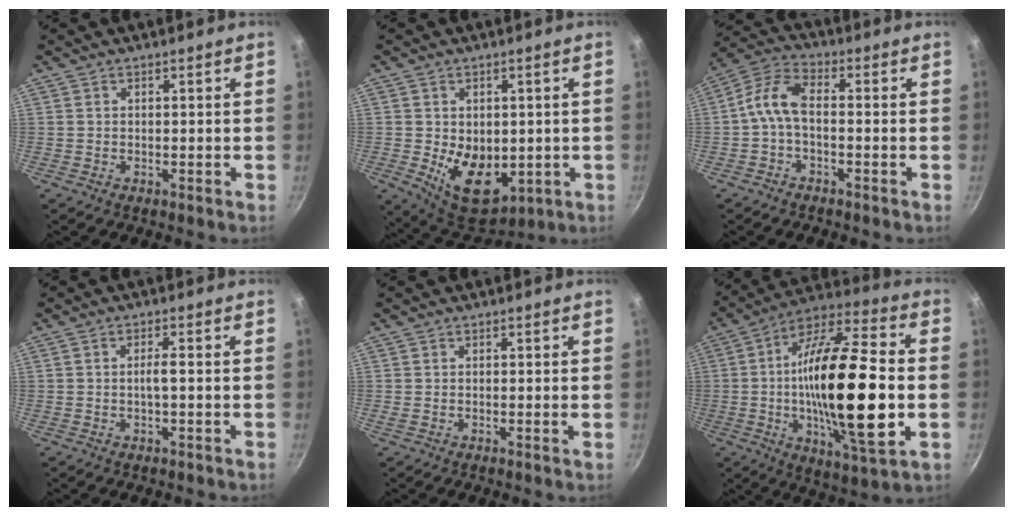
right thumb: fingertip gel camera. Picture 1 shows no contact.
{"total": 11.7, "force": [-1.3, 7.9, 8.5], "torque": [-0.099, -0.022, 0.003]}
{"total": 7.0, "force": [-1.4, 3.4, 6.0], "torque": [-0.135, 0.032, -0.042]}
{"total": 2.0, "force": [-0.3, 0.2, 2.0], "torque": [-0.041, 0.009, -0.006]}
{"total": 1.0, "force": [-0.1, -0.2, 1.0], "torque": [-0.017, -0.003, -0.003]}
{"total": 27.9, "force": [-2.5, 8.6, 26.5], "torque": [-0.461, 0.011, -0.048]}